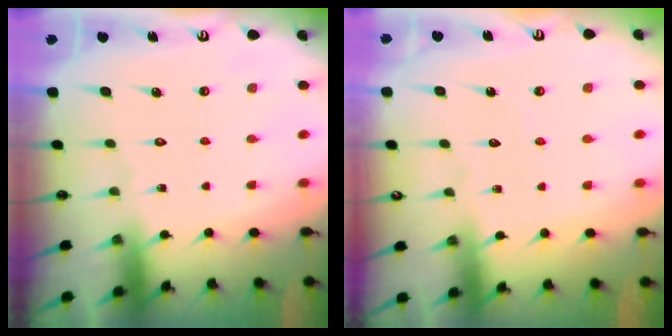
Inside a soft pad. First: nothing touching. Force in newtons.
{"total": 2.7, "press": 2.7, "slide": 0.2}